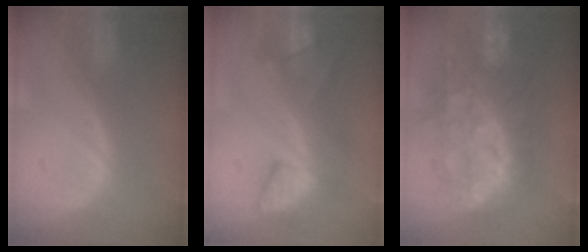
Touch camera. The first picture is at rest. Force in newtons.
{"total": 7.4, "press": 7.1, "slide": 1.9}
{"total": 12.5, "press": 12.4, "slide": 1.2}